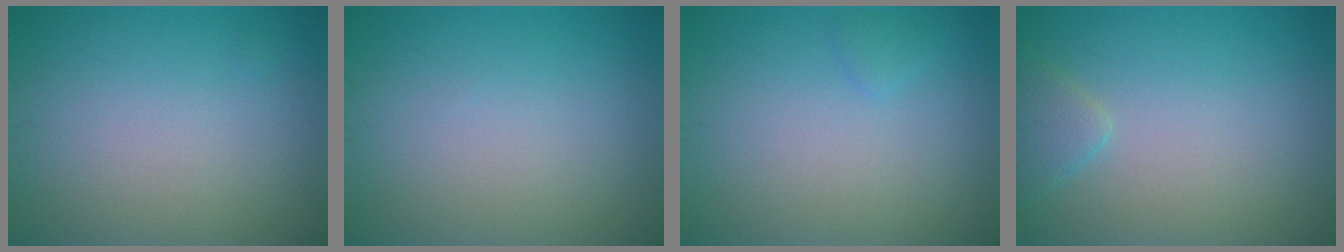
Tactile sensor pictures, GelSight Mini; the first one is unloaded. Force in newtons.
{"total": 0.0}
{"total": 0.7, "press": 0.7, "slide": 0.0}
{"total": 1.7, "press": 1.7, "slide": 0.1}